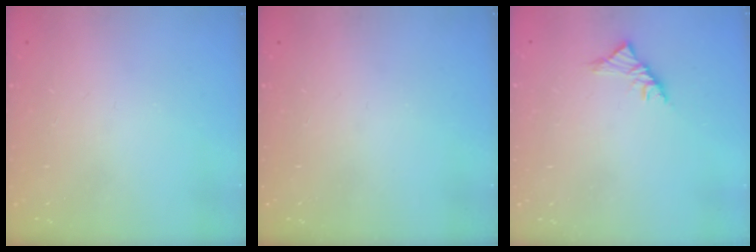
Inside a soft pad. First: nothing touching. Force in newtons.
{"total": 0.0}
{"total": 3.5, "press": 3.4, "slide": 1.0}